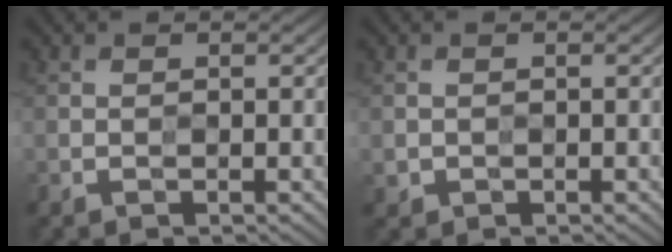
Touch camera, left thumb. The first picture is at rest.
{"total": 0.8, "force": [-0.2, 0.7, 0.2], "torque": [-0.006, -0.008, -0.004]}